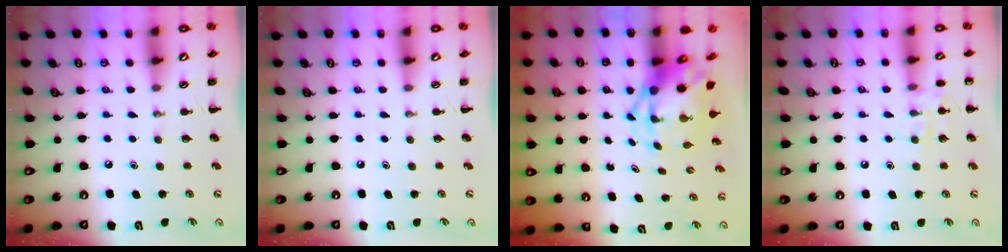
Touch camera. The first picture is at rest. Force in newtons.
{"total": 0.0}
{"total": 3.8, "press": 3.7, "slide": 1.0}
{"total": 7.4, "press": 7.3, "slide": 1.1}